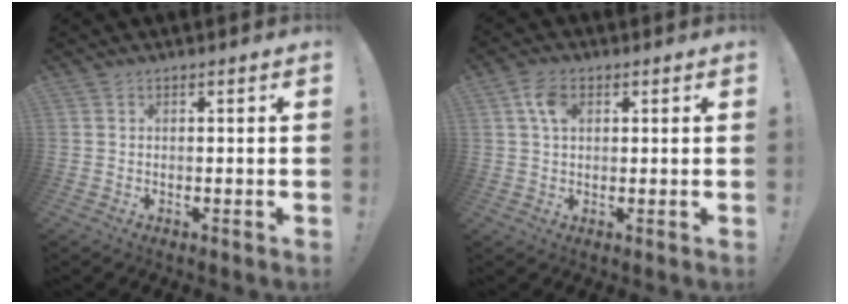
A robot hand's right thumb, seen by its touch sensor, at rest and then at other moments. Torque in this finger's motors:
{"motor_torque": [1.04, 1.21, 0.10, -0.17, 0.01]}